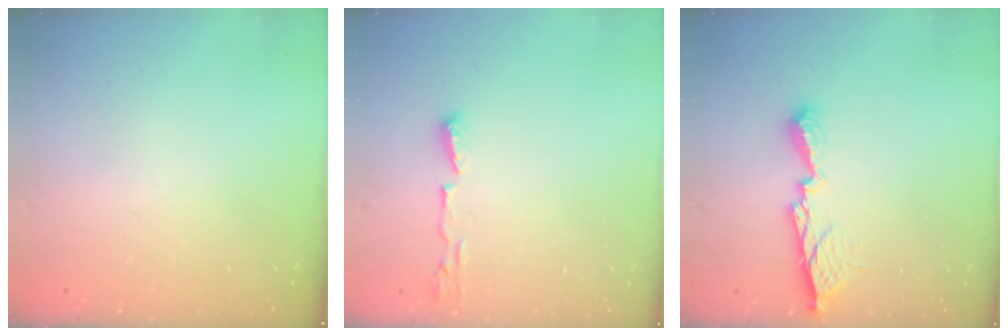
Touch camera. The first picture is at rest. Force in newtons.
{"total": 6.0, "press": 5.8, "slide": 1.2}
{"total": 10.6, "press": 10.6, "slide": 0.6}